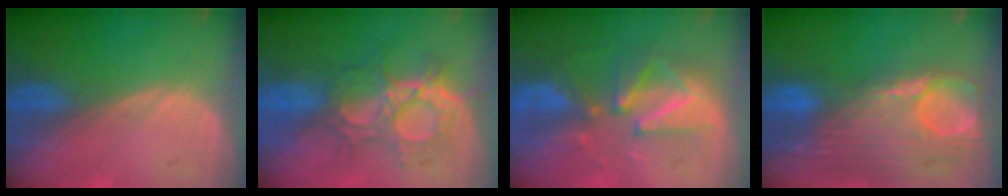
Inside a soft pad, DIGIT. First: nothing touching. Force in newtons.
{"total": 8.8, "press": 8.8, "slide": 0.9}
{"total": 9.5, "press": 8.6, "slide": 4.0}
{"total": 12.8, "press": 10.8, "slide": 6.9}